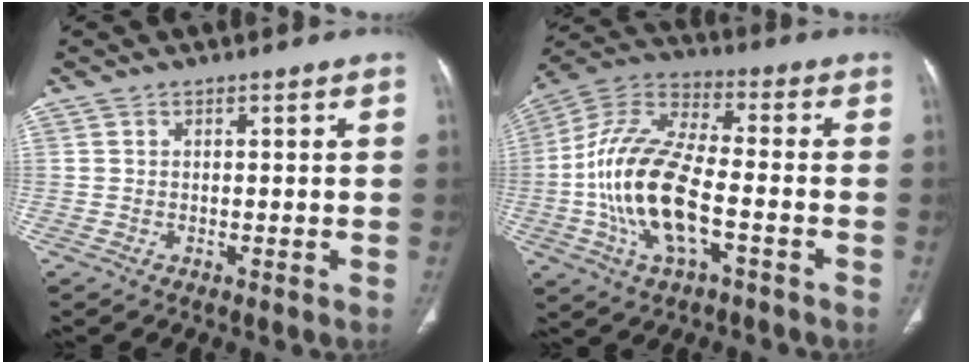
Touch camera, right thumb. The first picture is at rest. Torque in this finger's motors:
{"motor_torque": [1.21, 0.95, 2.13, -0.10, 0.71]}